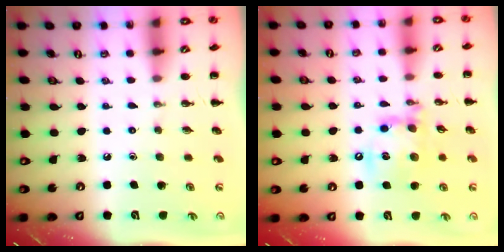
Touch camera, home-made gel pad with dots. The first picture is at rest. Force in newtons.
{"total": 15.1, "press": 14.9, "slide": 2.6}